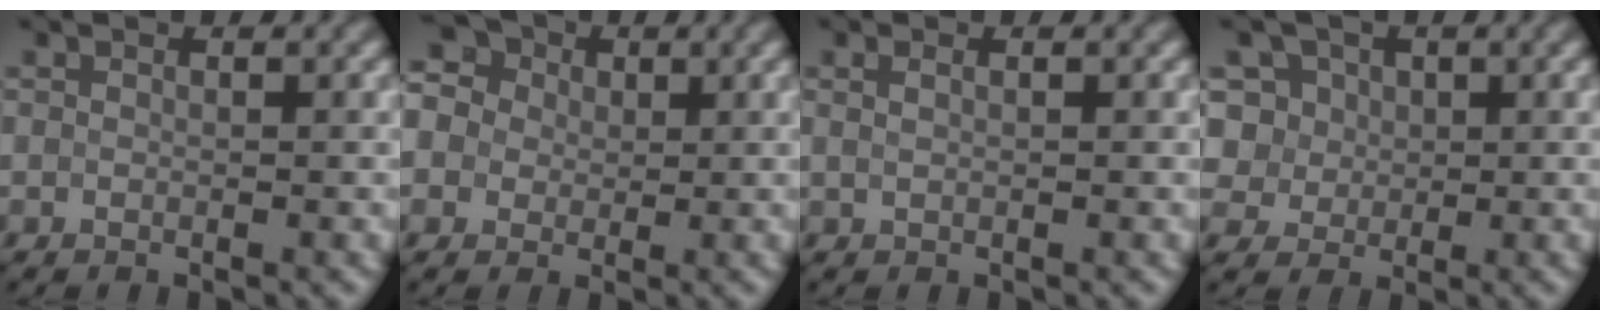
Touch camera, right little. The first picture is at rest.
{"total": 11.0, "force": [3.9, 8.9, 5.2], "torque": [-0.094, 0.053, 0.026]}
{"total": 0.8, "force": [0.4, 0.4, 0.6], "torque": [-0.013, 0.002, 0.011]}
{"total": 9.0, "force": [3.8, 7.2, 3.8], "torque": [-0.075, 0.030, 0.041]}